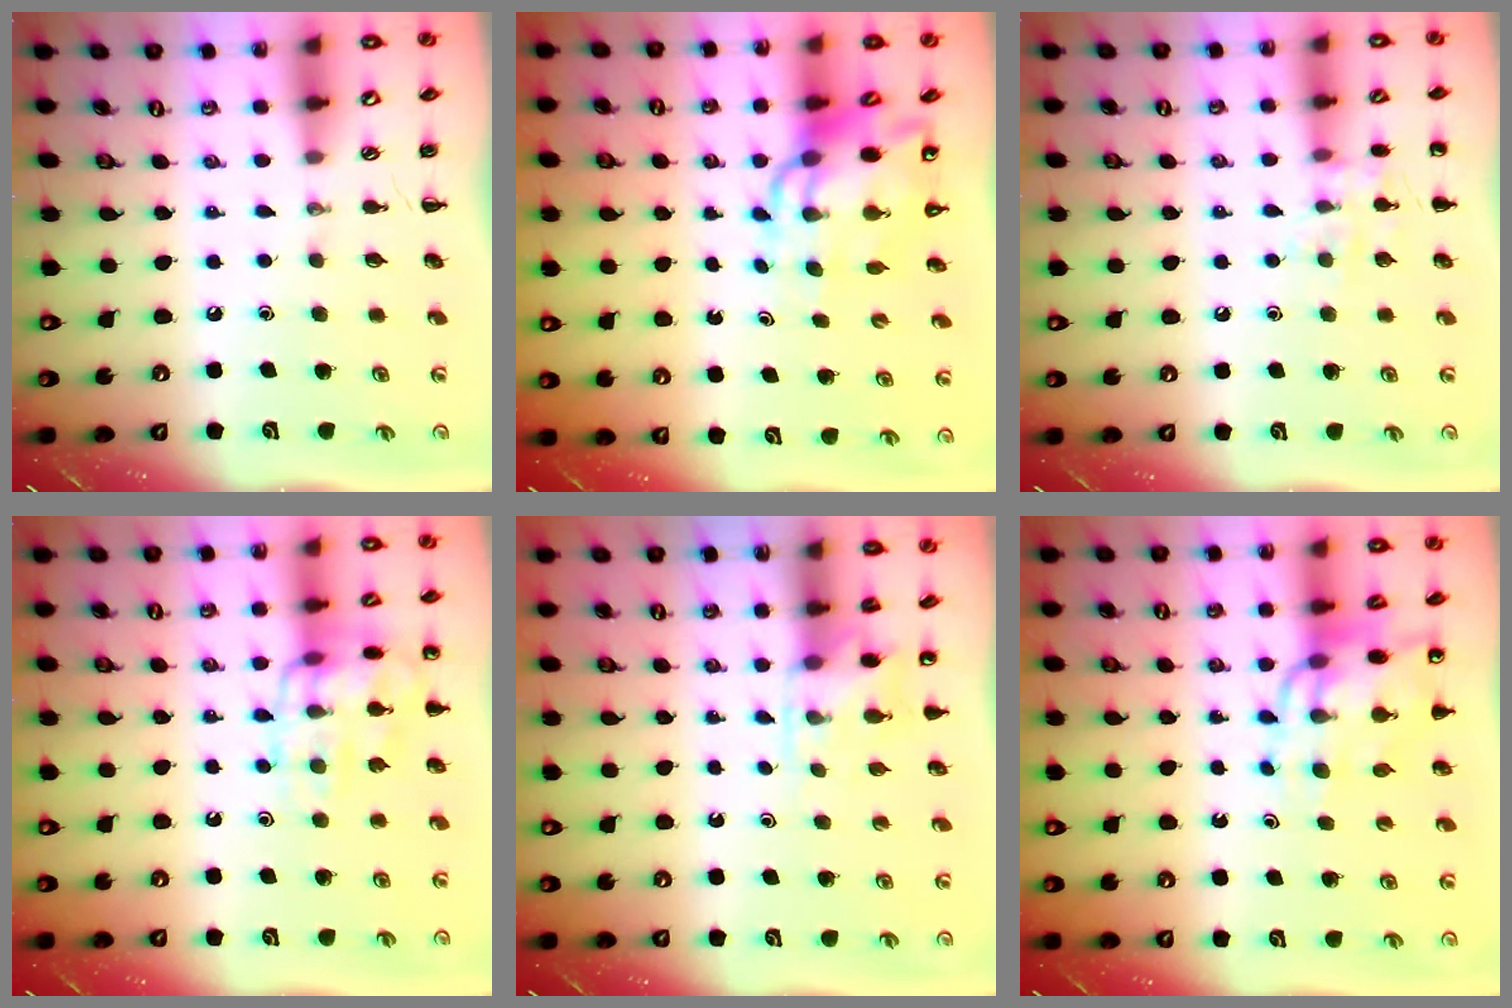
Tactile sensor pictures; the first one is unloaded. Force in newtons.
{"total": 11.2, "press": 10.7, "slide": 3.1}
{"total": 8.5, "press": 8.4, "slide": 1.2}
{"total": 15.2, "press": 15.1, "slide": 0.5}
{"total": 4.0, "press": 3.8, "slide": 1.0}
{"total": 13.2, "press": 12.7, "slide": 3.7}